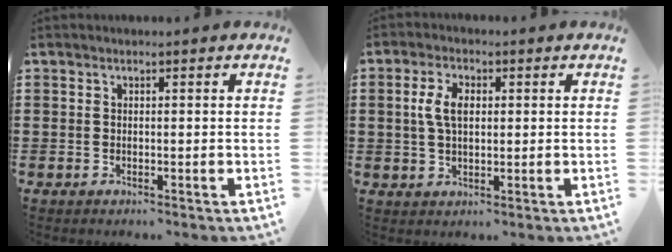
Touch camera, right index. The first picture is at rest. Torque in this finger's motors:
{"motor_torque": [0.40, -0.16, 0.28, 0.13]}